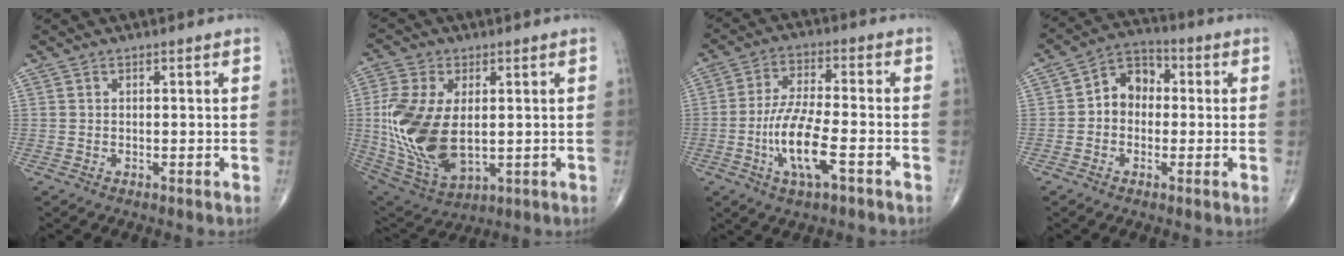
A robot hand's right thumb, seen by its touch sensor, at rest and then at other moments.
{"total": 18.2, "force": [0.3, 10.6, 14.9], "torque": [-0.313, -0.016, 0.021]}
{"total": 11.1, "force": [-4.0, 3.2, 9.8], "torque": [-0.202, 0.018, -0.073]}
{"total": 7.3, "force": [-0.1, 5.9, 4.3], "torque": [-0.045, 0.028, -0.018]}